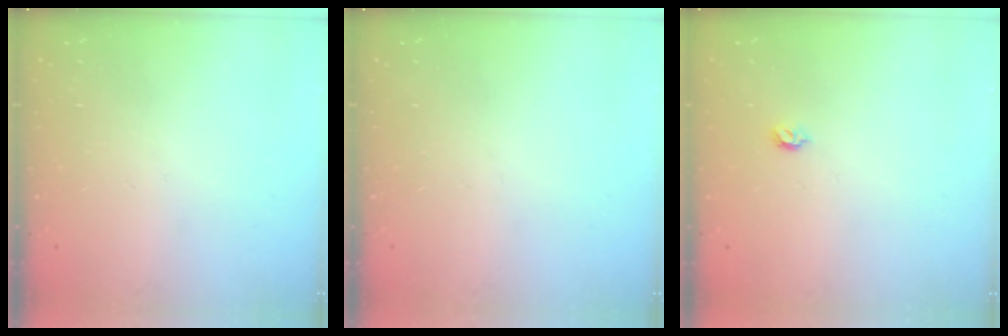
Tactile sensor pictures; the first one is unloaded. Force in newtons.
{"total": 0.0}
{"total": 3.9, "press": 3.8, "slide": 0.8}